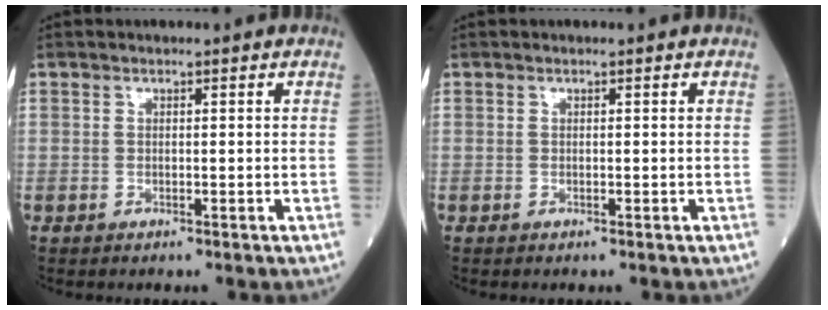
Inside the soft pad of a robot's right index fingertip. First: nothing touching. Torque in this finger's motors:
{"motor_torque": [0.00, 0.00, 0.00, -0.01]}